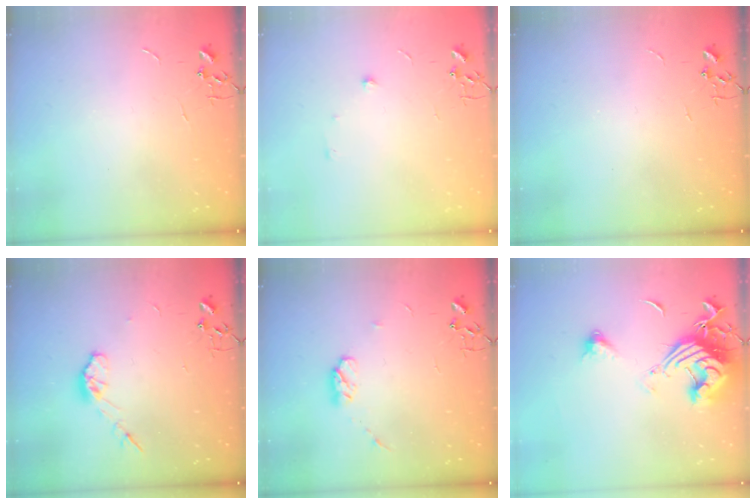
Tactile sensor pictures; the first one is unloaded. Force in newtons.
{"total": 4.9, "press": 4.8, "slide": 0.7}
{"total": 0.0}
{"total": 7.1, "press": 7.1, "slide": 0.5}
{"total": 6.3, "press": 6.2, "slide": 0.9}
{"total": 15.3, "press": 15.2, "slide": 1.8}